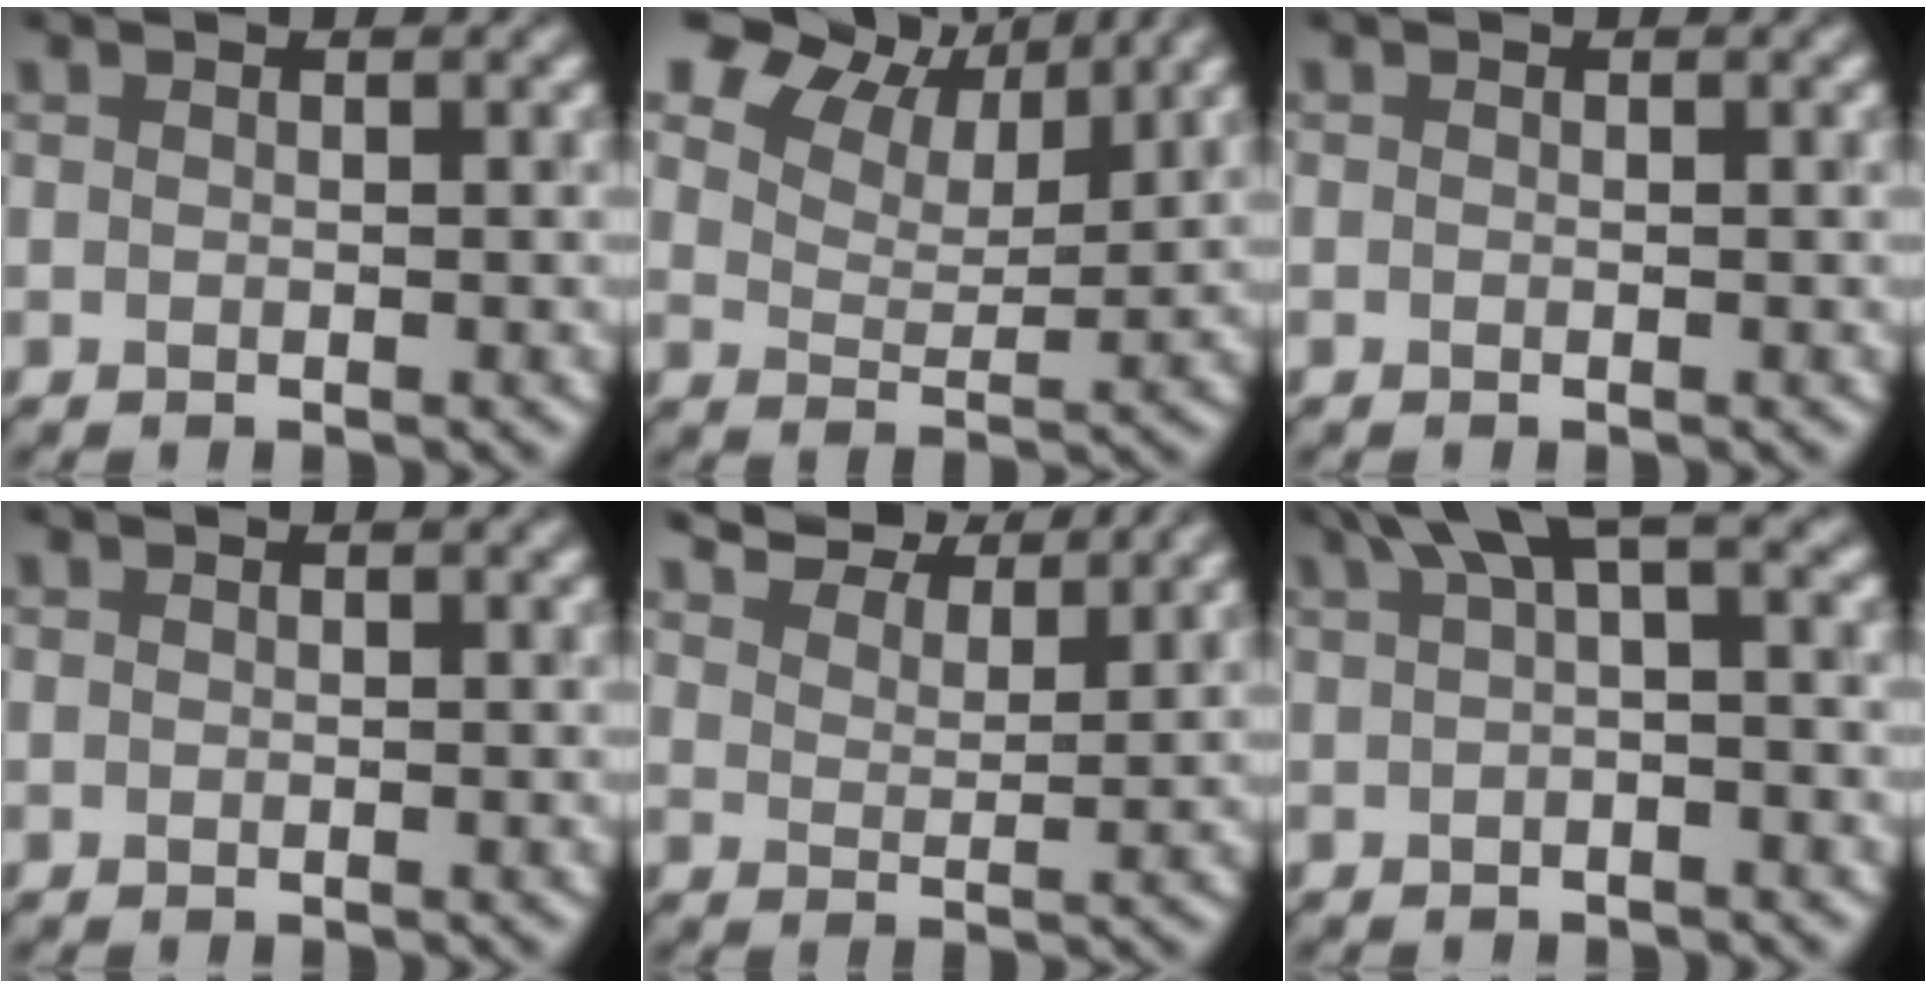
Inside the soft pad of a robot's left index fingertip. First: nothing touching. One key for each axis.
{"total": 9.4, "fx": 7.4, "fy": 4.2, "fz": 4.0, "tx": -0.084, "ty": 0.010, "tz": 0.122}
{"total": 0.0}
{"total": 0.0}
{"total": 7.3, "fx": 6.8, "fy": 1.3, "fz": 2.3, "tx": -0.043, "ty": 0.006, "tz": 0.104}
{"total": 3.6, "fx": 1.6, "fy": 0.6, "fz": 3.2, "tx": -0.046, "ty": 0.013, "tz": 0.026}